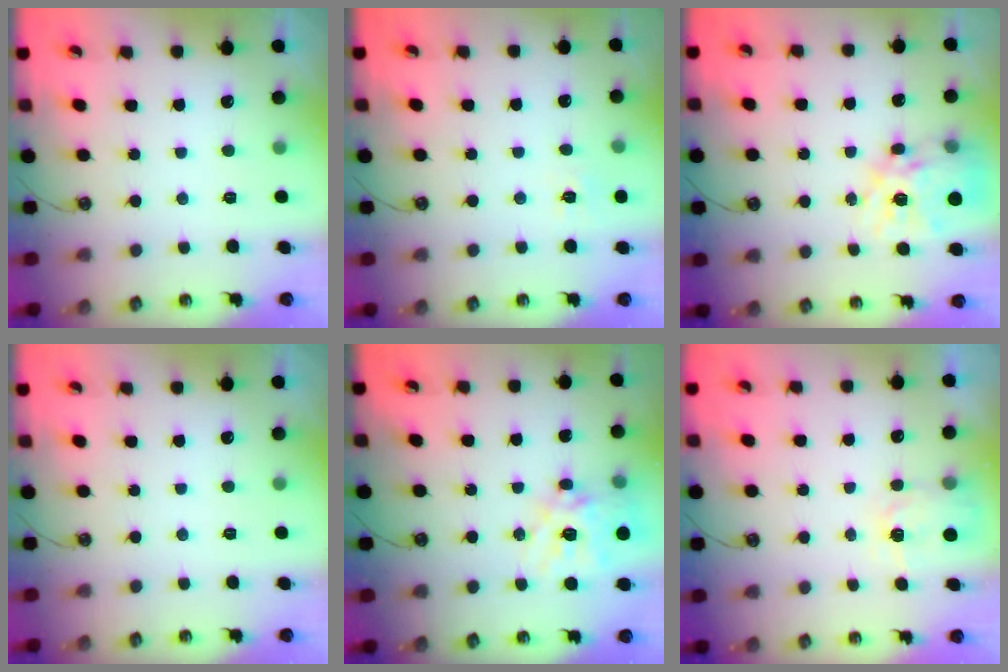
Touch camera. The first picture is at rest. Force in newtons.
{"total": 5.3, "press": 5.3, "slide": 0.7}
{"total": 18.3, "press": 18.2, "slide": 1.7}
{"total": 0.0}
{"total": 16.7, "press": 16.6, "slide": 1.6}
{"total": 3.7, "press": 3.6, "slide": 0.5}